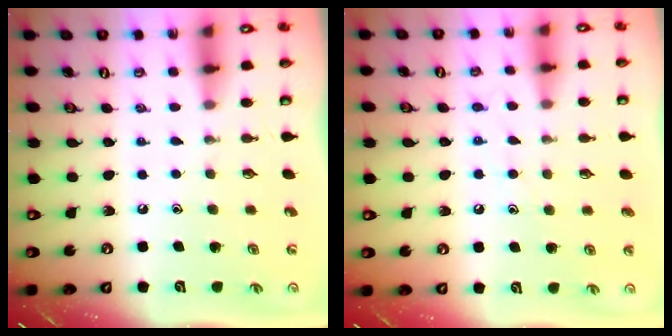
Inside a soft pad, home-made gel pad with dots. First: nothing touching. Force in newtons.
{"total": 7.1, "press": 7.1, "slide": 0.6}